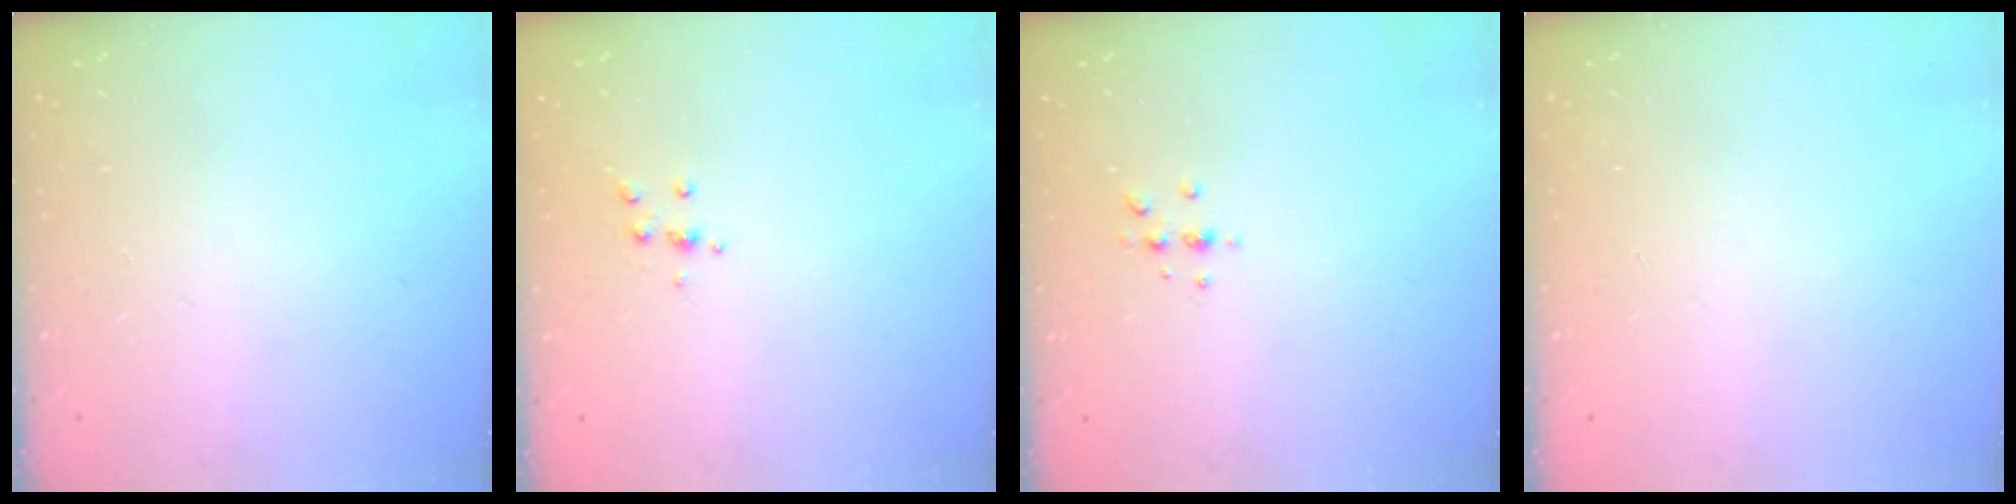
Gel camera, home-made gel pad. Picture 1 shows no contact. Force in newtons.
{"total": 4.0, "press": 3.9, "slide": 0.9}
{"total": 4.1, "press": 3.7, "slide": 1.7}
{"total": 0.0}